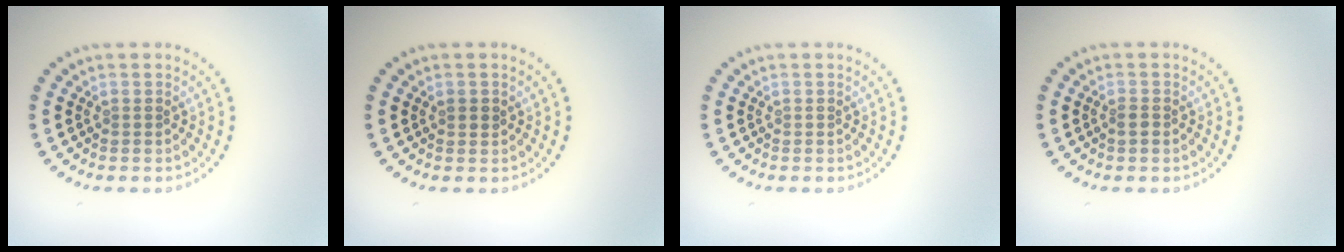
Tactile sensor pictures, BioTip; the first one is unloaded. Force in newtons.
{"total": 0.9, "press": 0.8, "slide": 0.3}
{"total": 0.0}
{"total": 0.9, "press": 0.8, "slide": 0.3}